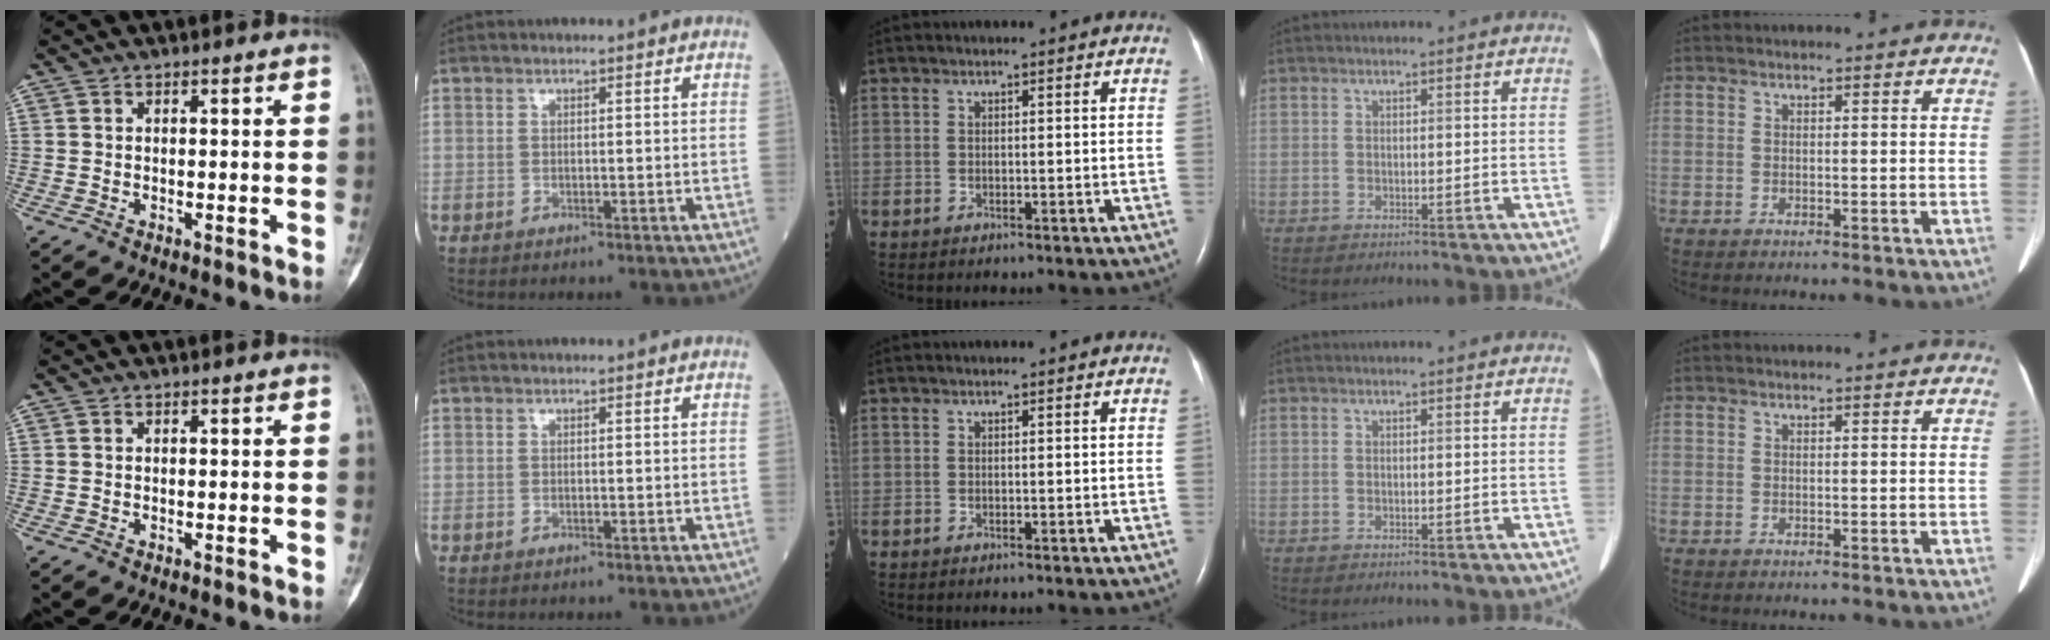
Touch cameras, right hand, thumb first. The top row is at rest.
{}